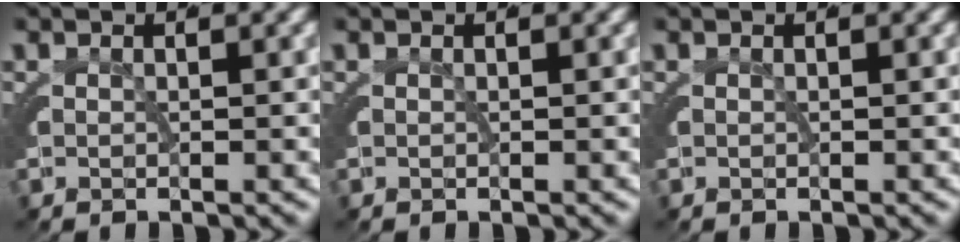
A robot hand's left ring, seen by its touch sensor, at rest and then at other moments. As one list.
[{"total": 0.0}, {"total": 0.0}]